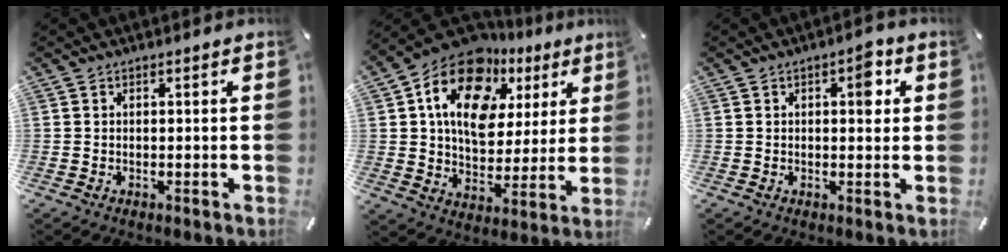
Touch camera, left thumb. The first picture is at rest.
{"total": 17.9, "force": [8.5, 12.4, 9.6], "torque": [-0.159, -0.036, 0.151]}
{"total": 5.4, "force": [1.5, 2.8, 4.3], "torque": [-0.034, -0.011, 0.012]}